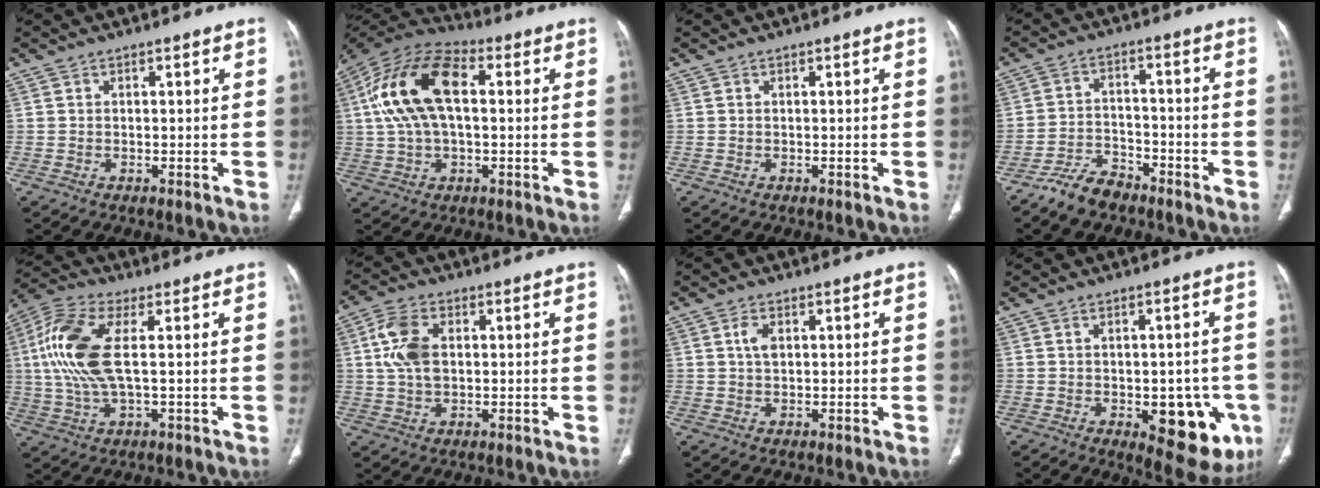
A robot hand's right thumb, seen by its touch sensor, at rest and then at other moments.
{"total": 17.3, "force": [2.8, 9.2, 14.3], "torque": [-0.279, 0.035, 0.045]}
{"total": 0.0}
{"total": 6.4, "force": [-5.3, 2.9, 2.2], "torque": [-0.041, 0.028, -0.100]}
{"total": 13.4, "force": [1.8, 5.2, 12.2], "torque": [-0.293, 0.013, 0.033]}
{"total": 7.9, "force": [1.3, 4.9, 6.1], "torque": [-0.125, 0.009, 0.026]}
{"total": 2.8, "force": [0.8, 1.6, 2.1], "torque": [-0.040, 0.002, 0.016]}
{"total": 14.1, "force": [-4.4, 6.8, 11.5], "torque": [-0.110, 0.004, -0.038]}